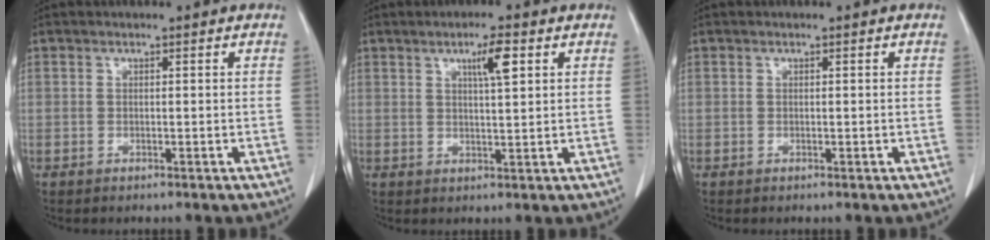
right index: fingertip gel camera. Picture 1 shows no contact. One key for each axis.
{"total": 4.5, "fx": 2.1, "fy": 0.5, "fz": 4.0, "tx": -0.064, "ty": 0.000, "tz": 0.034}
{"total": 0.0}